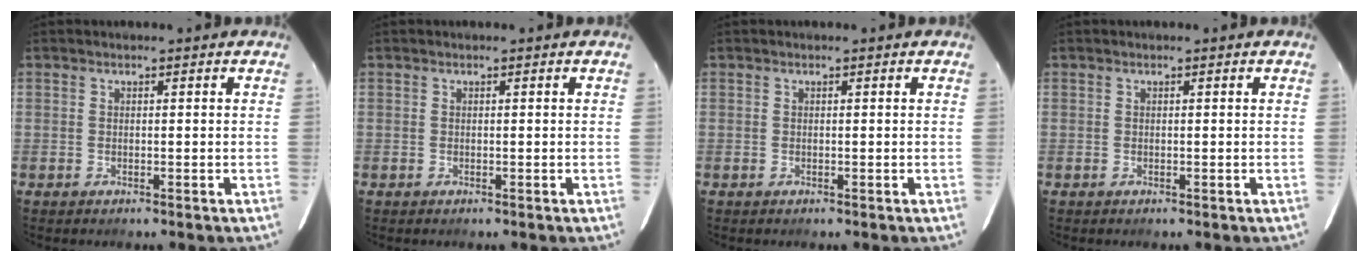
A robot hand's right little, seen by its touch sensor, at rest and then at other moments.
{"total": 0.0}
{"total": 0.0}
{"total": 0.0}